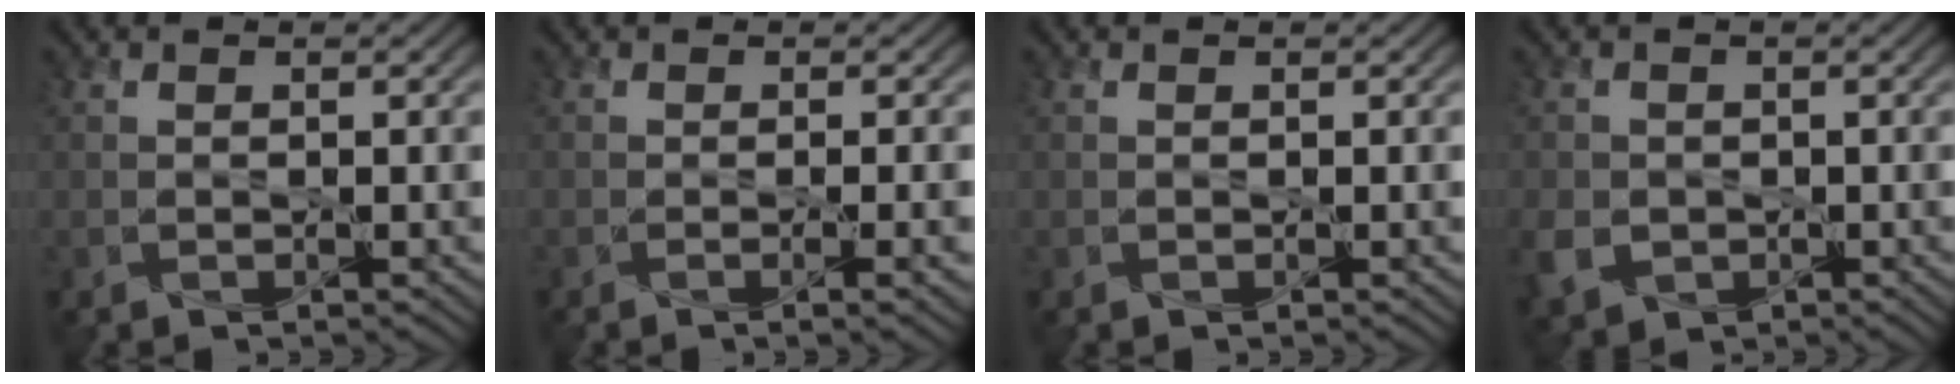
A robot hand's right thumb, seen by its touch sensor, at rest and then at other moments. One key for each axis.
{"total": 3.5, "fx": -0.7, "fy": 0.9, "fz": 3.3, "tx": -0.049, "ty": -0.002, "tz": -0.014}
{"total": 0.0}
{"total": 4.1, "fx": -1.2, "fy": 3.5, "fz": 1.8, "tx": -0.053, "ty": -0.014, "tz": -0.028}